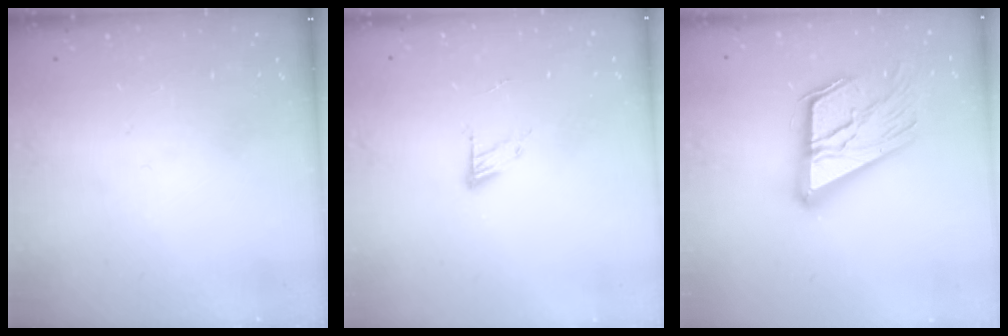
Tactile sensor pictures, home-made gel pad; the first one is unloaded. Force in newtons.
{"total": 4.6, "press": 4.5, "slide": 0.5}
{"total": 20.9, "press": 20.8, "slide": 2.2}